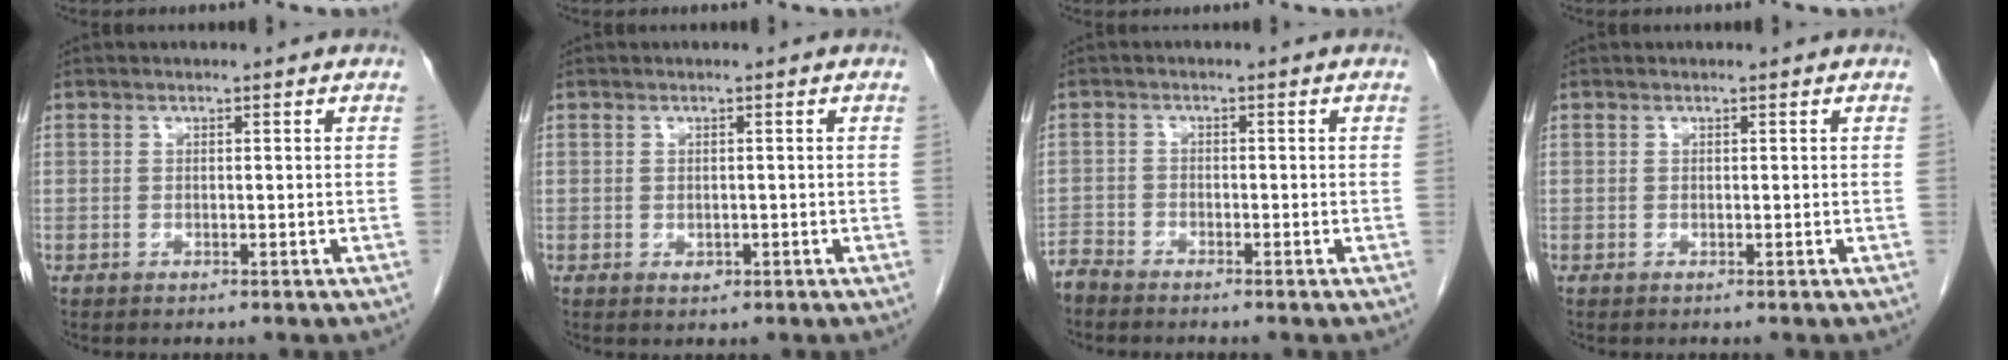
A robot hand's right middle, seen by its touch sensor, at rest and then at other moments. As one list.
[{"total": 1.0, "force": [-0.4, 0.7, 0.6], "torque": [-0.011, -0.001, -0.002]}, {"total": 2.7, "force": [-2.7, 0.4, 0.2], "torque": [0.003, -0.007, -0.052]}, {"total": 0.0}]